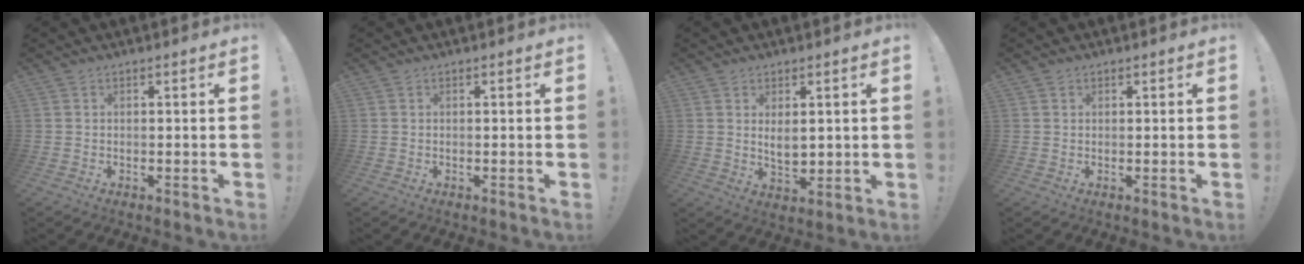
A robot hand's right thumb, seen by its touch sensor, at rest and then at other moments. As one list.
[{"total": 0.0}, {"total": 5.2, "force": [1.4, 2.9, 4.1], "torque": [-0.055, -0.009, 0.023]}, {"total": 0.7, "force": [0.4, 0.5, 0.0], "torque": [0.009, -0.003, 0.006]}]